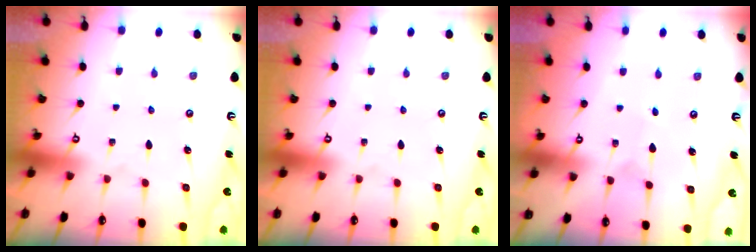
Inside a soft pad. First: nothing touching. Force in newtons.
{"total": 0.0}
{"total": 1.8, "press": 1.8, "slide": 0.2}